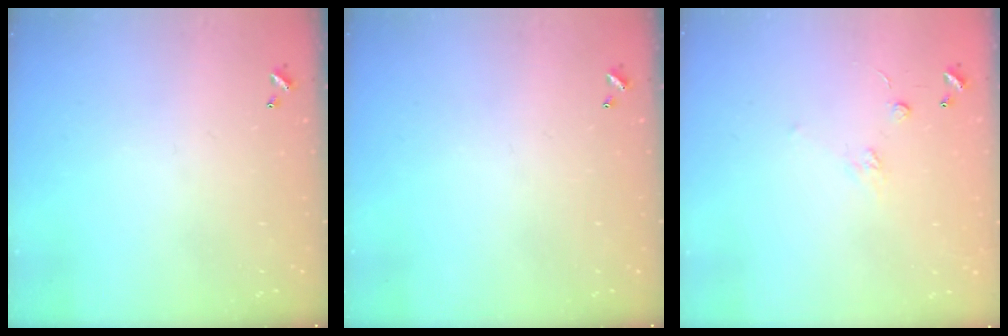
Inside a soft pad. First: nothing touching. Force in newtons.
{"total": 0.0}
{"total": 2.5, "press": 2.3, "slide": 1.0}